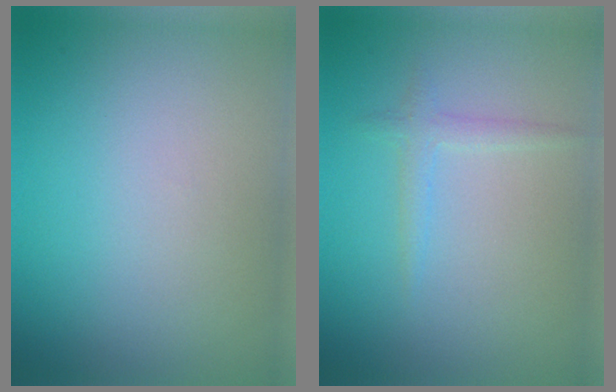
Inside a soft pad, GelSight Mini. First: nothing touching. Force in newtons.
{"total": 1.4, "press": 1.4, "slide": 0.1}